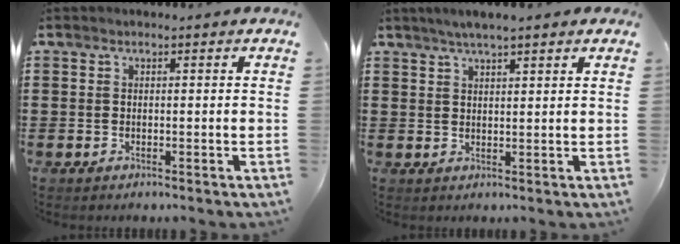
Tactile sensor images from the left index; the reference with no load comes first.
{"total": 3.1, "force": [2.4, 0.4, 2.0], "torque": [-0.043, 0.004, 0.043]}